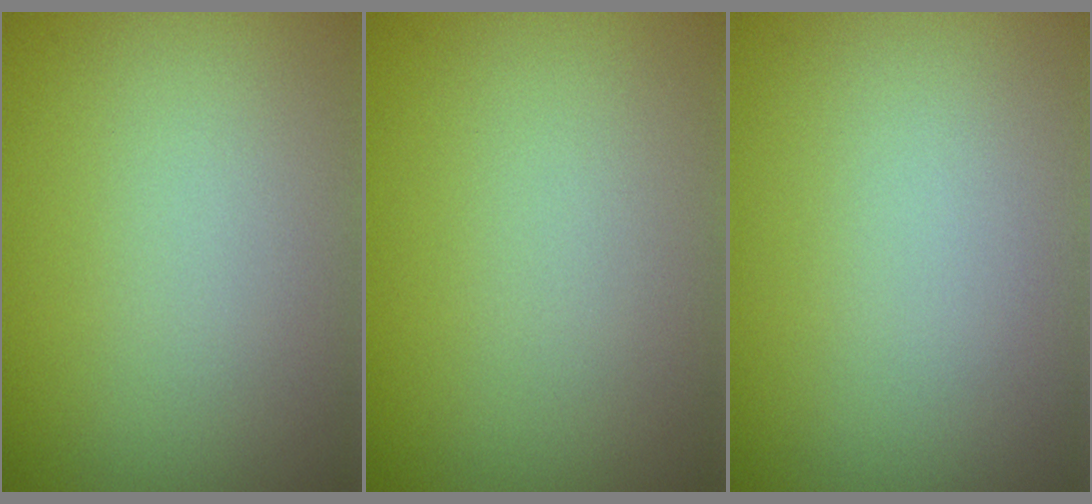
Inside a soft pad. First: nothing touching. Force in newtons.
{"total": 0.0}
{"total": 0.0}